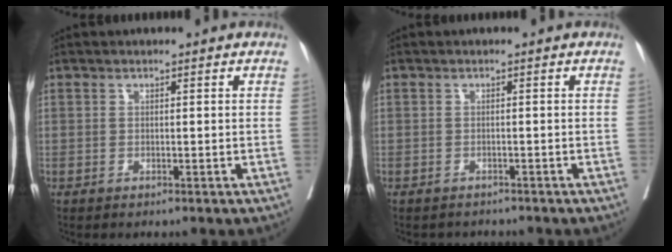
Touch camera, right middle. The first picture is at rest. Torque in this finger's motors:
{"motor_torque": [0.00, -0.01, 0.00, 0.00]}